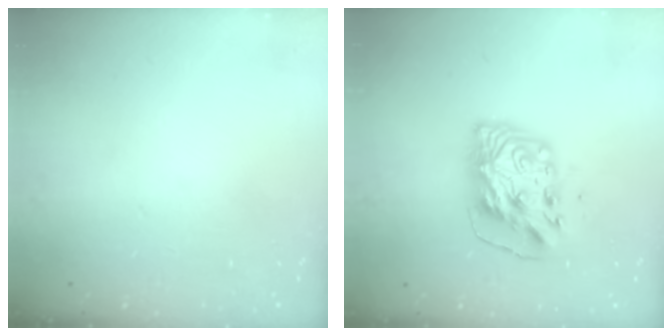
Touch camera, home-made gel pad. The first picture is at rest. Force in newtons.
{"total": 9.7, "press": 9.6, "slide": 1.3}